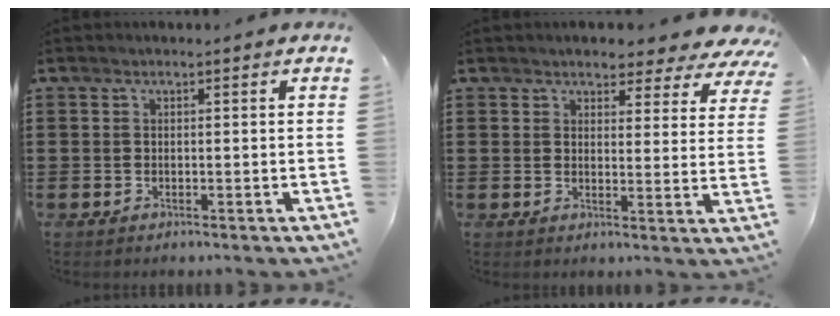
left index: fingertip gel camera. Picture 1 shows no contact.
{"total": 4.2, "force": [3.9, 1.1, 1.0], "torque": [-0.030, -0.019, 0.066]}